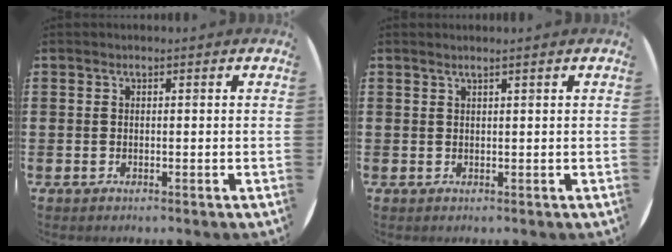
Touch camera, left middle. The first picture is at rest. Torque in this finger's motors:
{"motor_torque": [0.40, -0.59, 0.09, -0.04]}